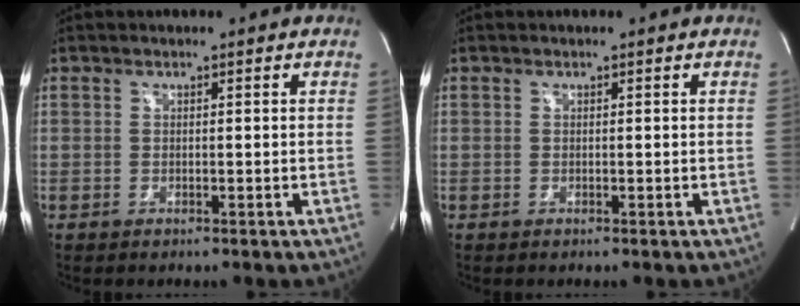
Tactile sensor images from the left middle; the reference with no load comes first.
{"total": 0.0}